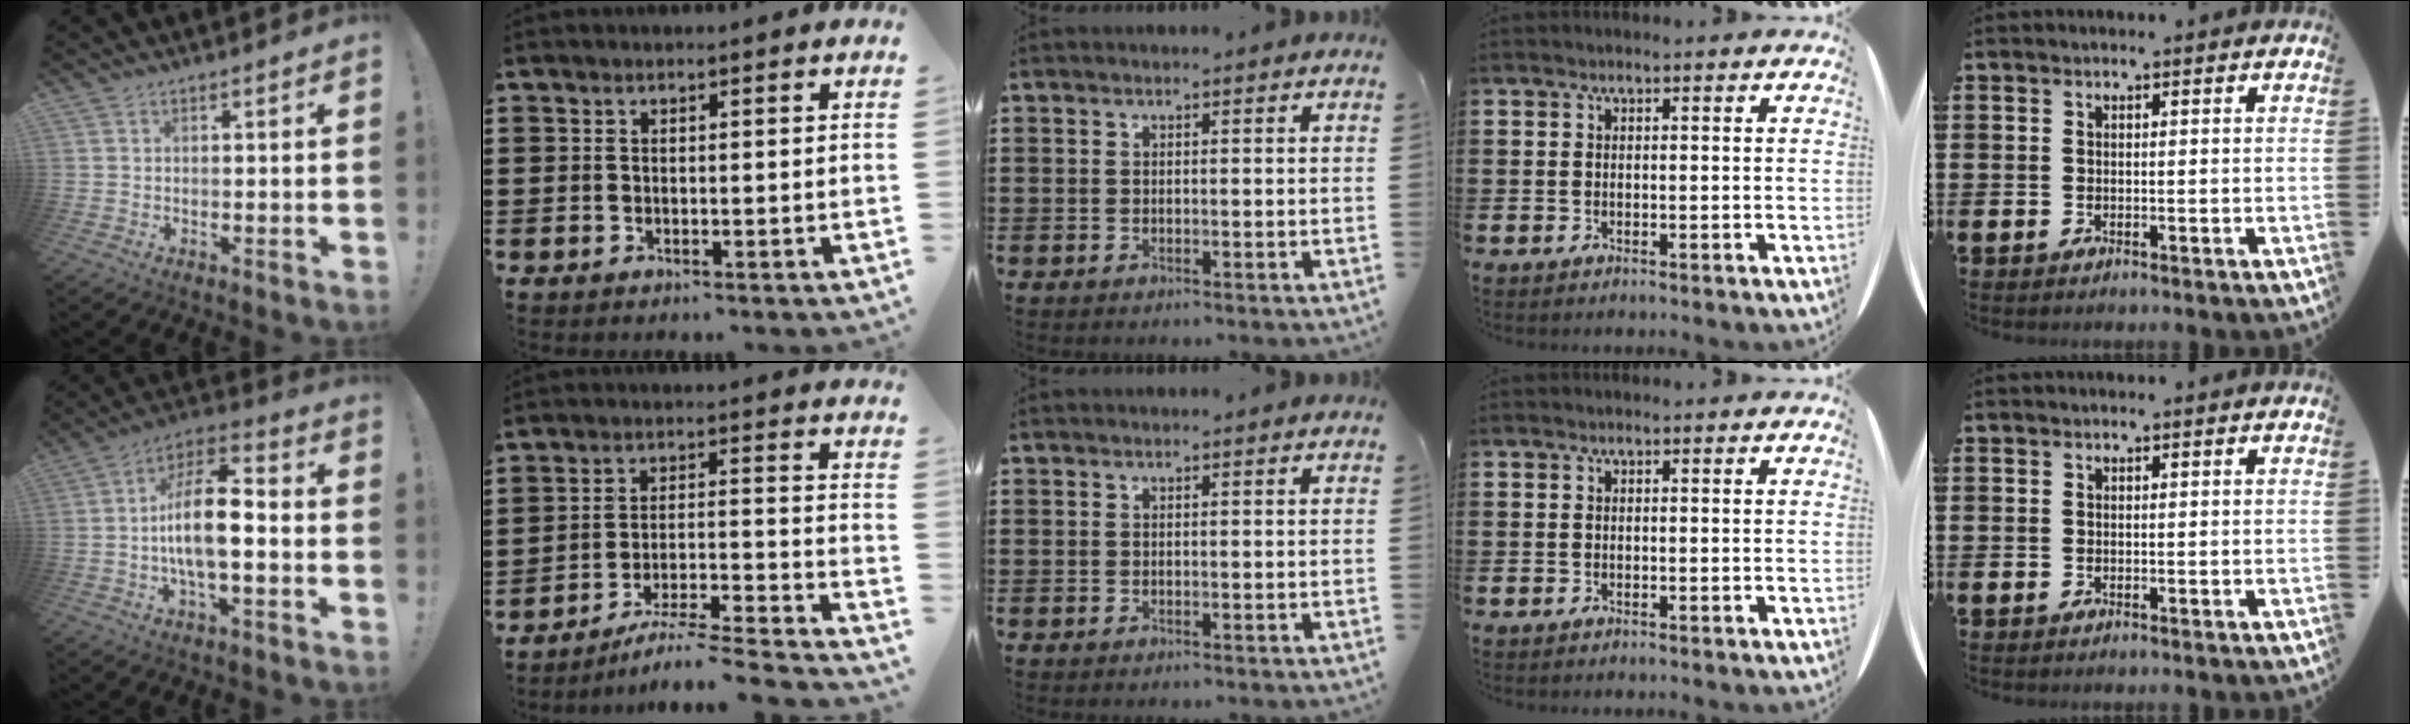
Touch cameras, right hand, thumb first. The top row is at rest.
{"thumb": {"total": 14.4, "force": [-2.5, 5.8, 13.0], "torque": [-0.242, 0.012, -0.049]}, "index": {"total": 5.4, "force": [-4.7, -0.3, 2.5], "torque": [-0.043, -0.017, -0.093]}}